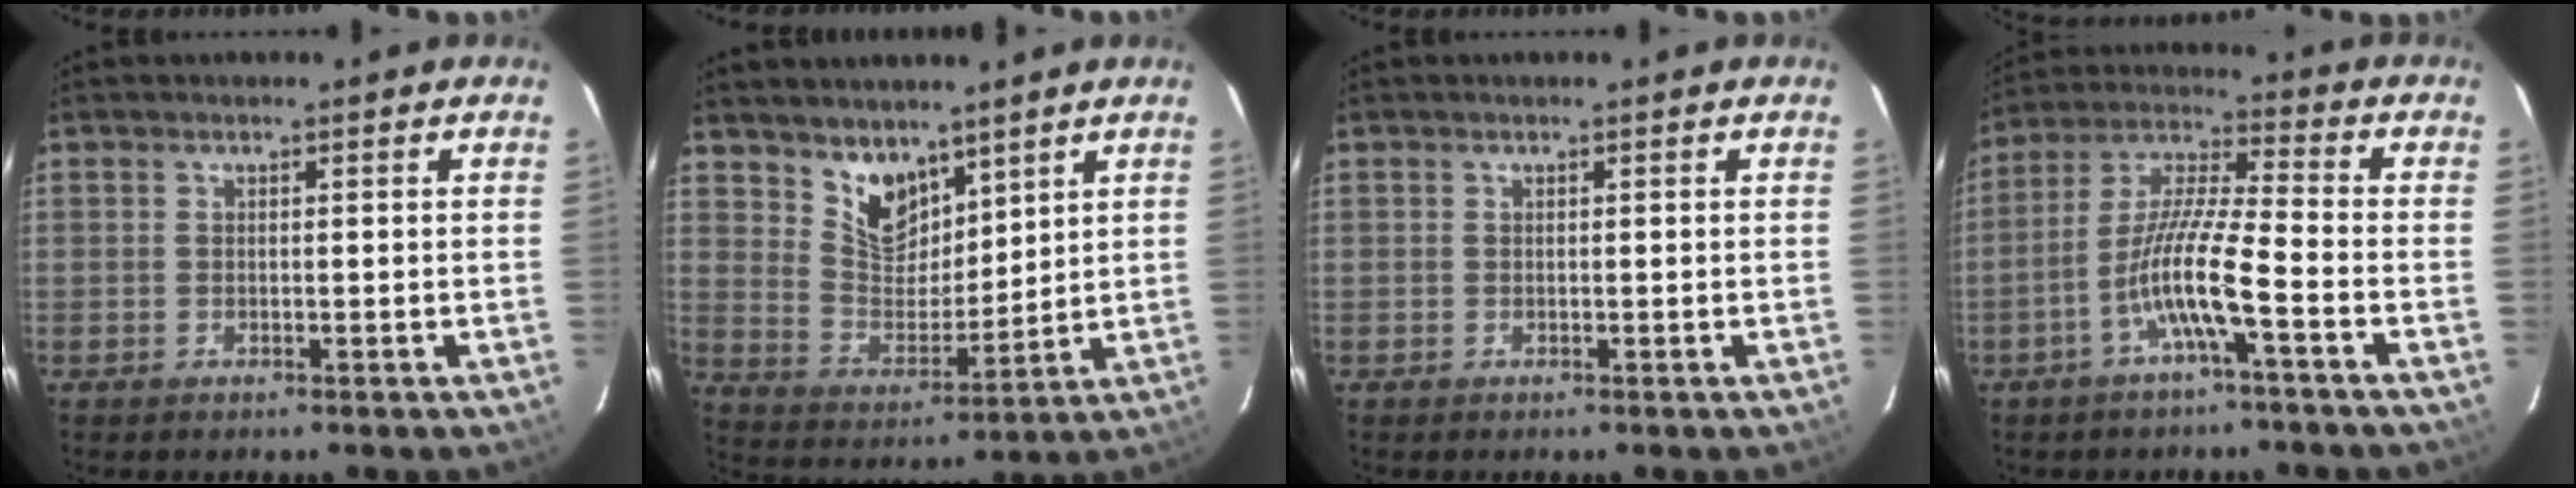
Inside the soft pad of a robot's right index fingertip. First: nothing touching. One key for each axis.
{"total": 9.2, "fx": 6.6, "fy": 5.0, "fz": 4.0, "tx": -0.069, "ty": 0.000, "tz": 0.136}
{"total": 0.0}
{"total": 10.2, "fx": -4.6, "fy": 0.1, "fz": 9.1, "tx": -0.192, "ty": 0.005, "tz": -0.094}